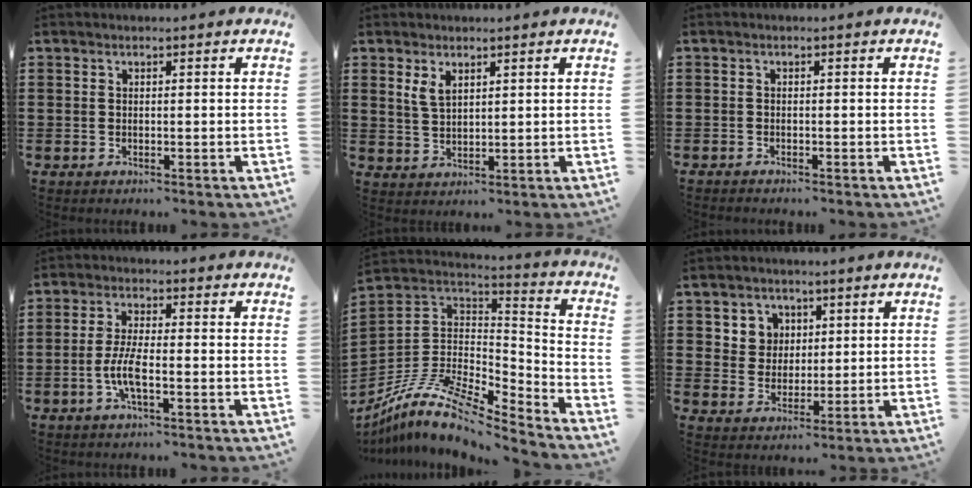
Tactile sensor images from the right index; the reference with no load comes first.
{"total": 2.9, "force": [1.7, 1.4, 1.8], "torque": [-0.040, 0.004, 0.032]}
{"total": 0.9, "force": [-0.9, 0.0, -0.1], "torque": [0.000, -0.001, -0.019]}
{"total": 5.3, "force": [-1.7, 1.3, 4.8], "torque": [-0.111, -0.006, -0.039]}
{"total": 10.7, "force": [-7.9, 3.6, 6.3], "torque": [-0.142, 0.004, -0.158]}
{"total": 4.6, "force": [1.9, 4.2, 0.6], "torque": [-0.025, 0.010, 0.033]}